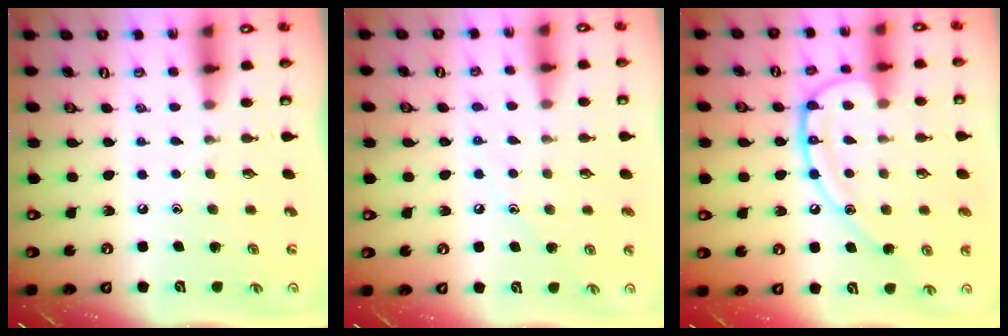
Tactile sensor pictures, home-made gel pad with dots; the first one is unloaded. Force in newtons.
{"total": 5.6, "press": 5.6, "slide": 0.7}
{"total": 16.5, "press": 16.4, "slide": 1.4}